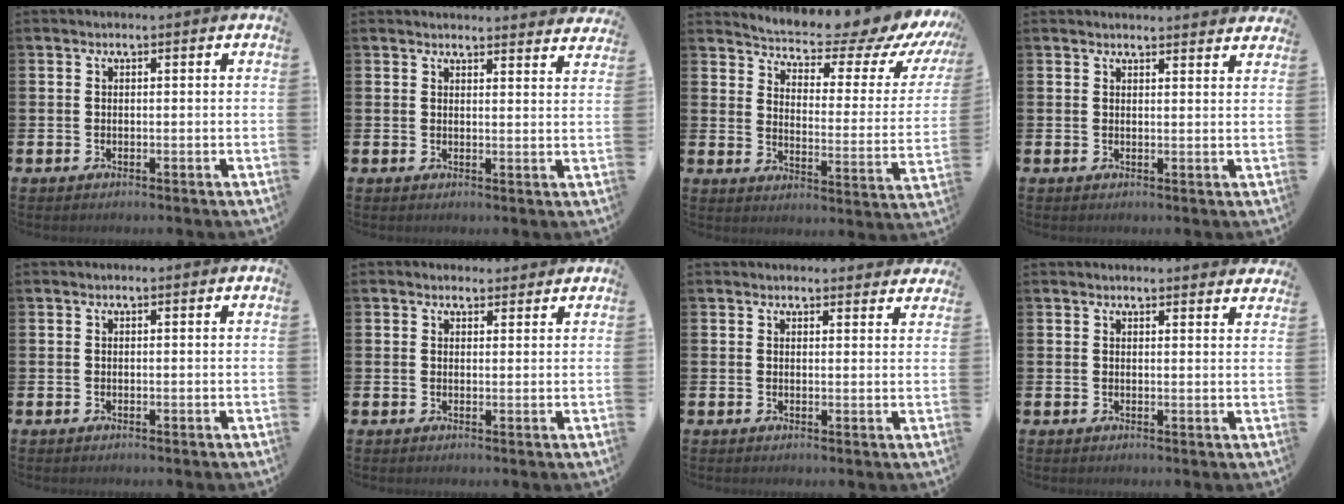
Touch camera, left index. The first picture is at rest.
{"total": 2.7, "force": [2.7, 0.0, -0.2], "torque": [0.009, -0.021, 0.047]}
{"total": 7.1, "force": [6.4, 1.7, 2.3], "torque": [-0.049, -0.064, 0.099]}
{"total": 2.2, "force": [2.2, 0.0, -0.2], "torque": [0.010, -0.017, 0.037]}
{"total": 0.0}
{"total": 1.8, "force": [1.7, 0.8, 0.0], "torque": [0.007, -0.003, 0.029]}
{"total": 2.0, "force": [1.9, 0.4, -0.1], "torque": [0.008, -0.012, 0.033]}
{"total": 1.8, "force": [1.8, 0.0, -0.1], "torque": [0.010, -0.014, 0.030]}